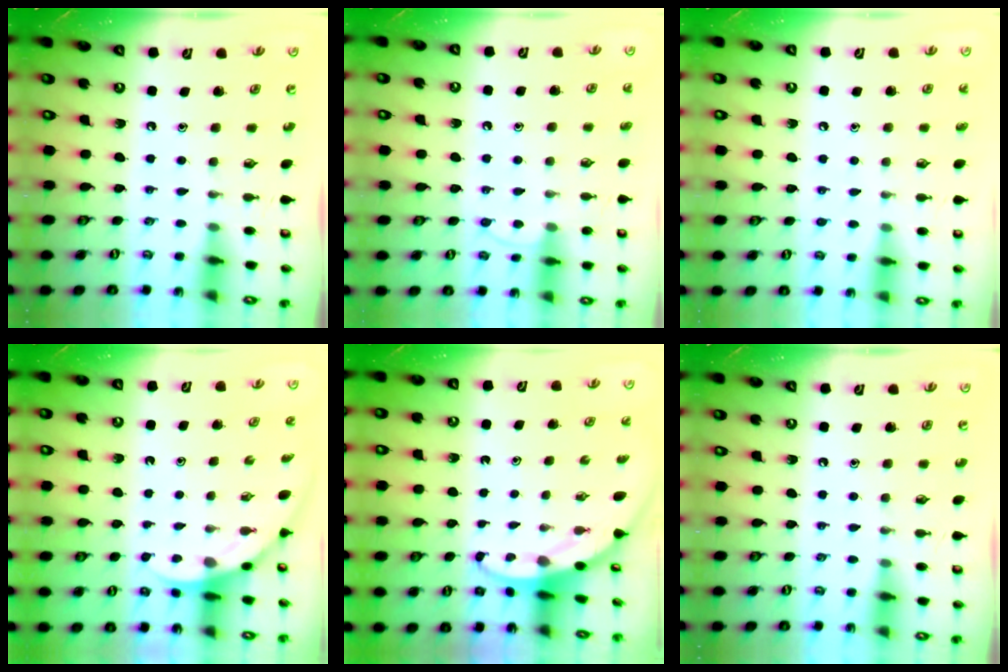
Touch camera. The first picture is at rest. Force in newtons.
{"total": 6.3, "press": 6.3, "slide": 0.6}
{"total": 3.8, "press": 3.7, "slide": 0.4}
{"total": 4.1, "press": 4.1, "slide": 0.3}
{"total": 3.4, "press": 3.4, "slide": 0.1}
{"total": 0.0}